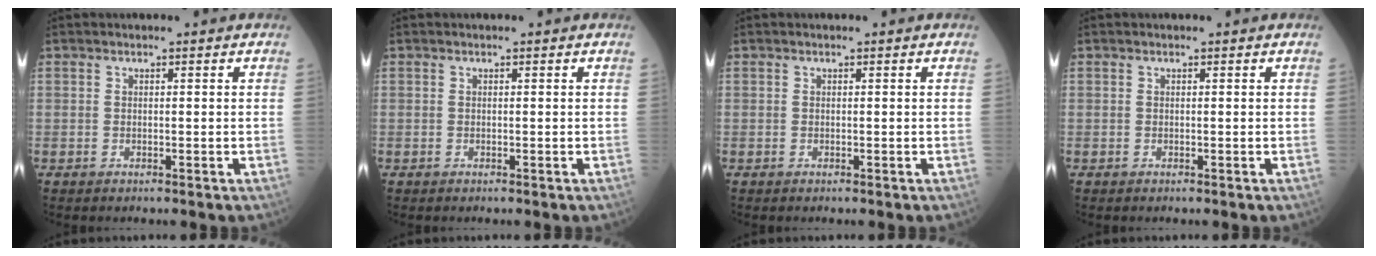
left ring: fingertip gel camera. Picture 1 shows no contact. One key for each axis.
{"total": 0.0}
{"total": 0.0}
{"total": 0.0}